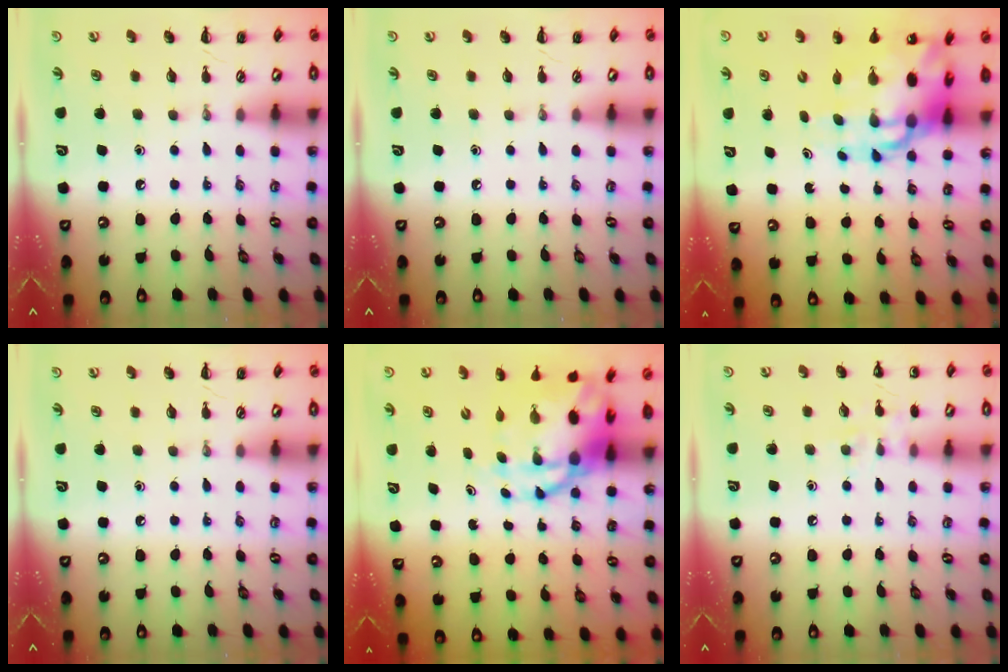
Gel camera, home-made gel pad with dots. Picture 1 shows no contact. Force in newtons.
{"total": 0.0}
{"total": 14.4, "press": 13.9, "slide": 4.0}
{"total": 0.0}
{"total": 10.4, "press": 10.0, "slide": 2.7}
{"total": 7.2, "press": 7.0, "slide": 1.6}